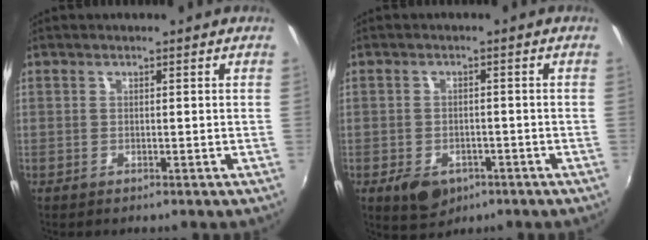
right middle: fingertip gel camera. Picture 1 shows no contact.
{"total": 6.5, "force": [-3.4, 4.3, 3.4], "torque": [-0.074, -0.010, -0.046]}